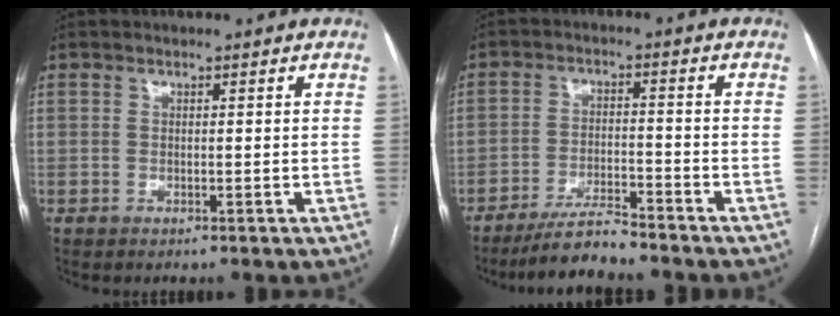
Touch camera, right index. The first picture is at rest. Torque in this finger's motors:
{"motor_torque": [-0.03, -0.01, 0.11, 0.00]}